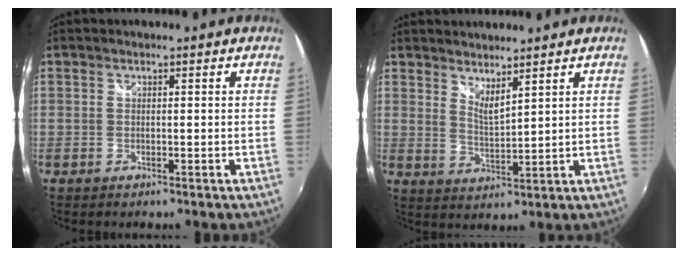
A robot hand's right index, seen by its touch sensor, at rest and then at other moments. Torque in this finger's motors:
{"motor_torque": [-0.02, 0.08, -0.01, 0.01]}